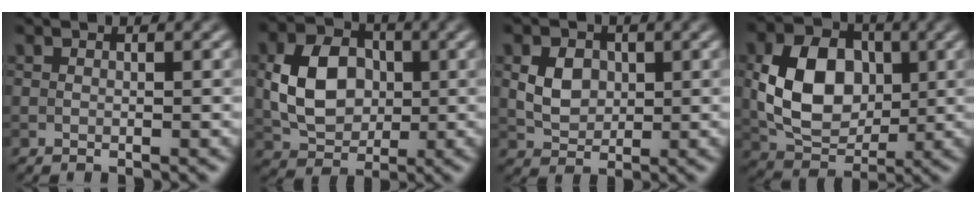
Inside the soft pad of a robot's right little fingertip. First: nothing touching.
{"total": 6.4, "force": [0.2, 4.8, 4.2], "torque": [-0.084, 0.003, 0.003]}
{"total": 3.1, "force": [0.5, 2.4, 1.8], "torque": [-0.039, -0.001, 0.007]}
{"total": 8.1, "force": [0.5, 5.8, 5.6], "torque": [-0.110, 0.001, 0.010]}